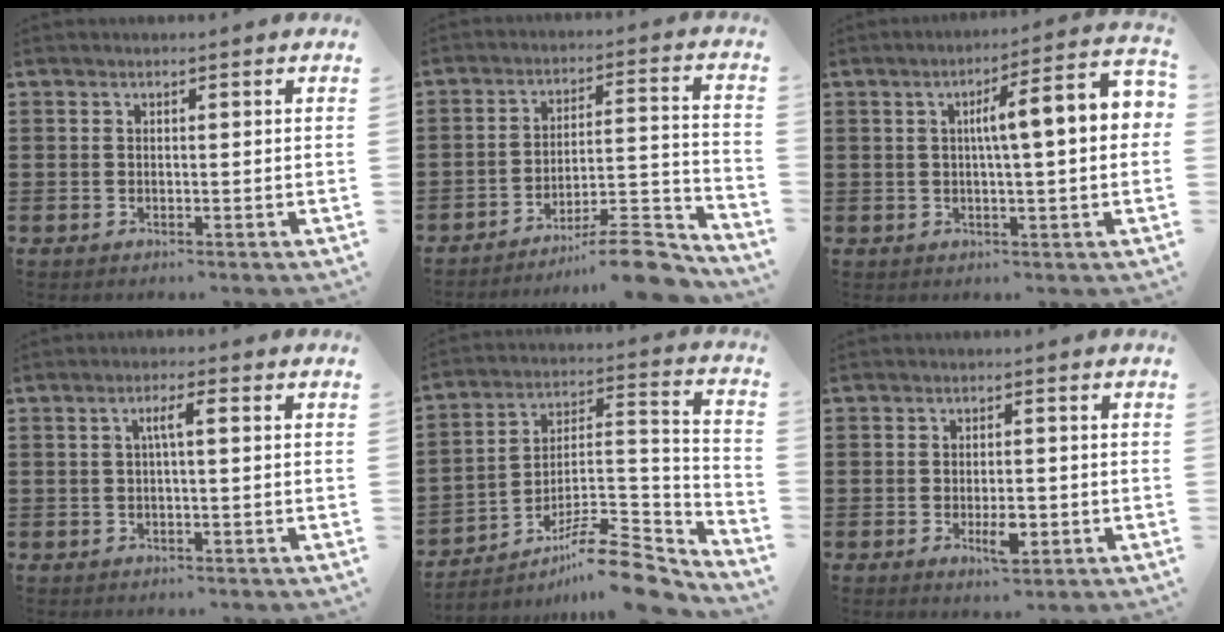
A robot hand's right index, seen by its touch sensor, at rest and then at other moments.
{"total": 10.2, "force": [-8.9, 1.2, 4.8], "torque": [-0.060, 0.023, -0.168]}
{"total": 7.5, "force": [0.7, 0.6, 7.5], "torque": [-0.125, -0.007, -0.002]}
{"total": 2.7, "force": [0.2, 0.3, 2.7], "torque": [-0.052, 0.004, 0.000]}
{"total": 11.0, "force": [-8.7, 2.7, 6.1], "torque": [-0.098, 0.024, -0.166]}
{"total": 4.0, "force": [-1.2, 1.5, 3.5], "torque": [-0.064, 0.001, -0.021]}